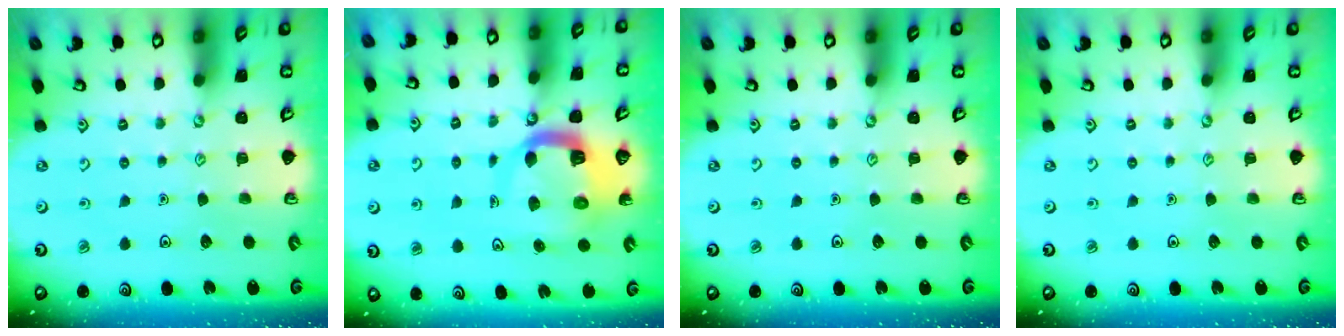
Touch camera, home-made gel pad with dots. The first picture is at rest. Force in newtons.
{"total": 9.0, "press": 8.9, "slide": 1.2}
{"total": 0.0}
{"total": 0.0}